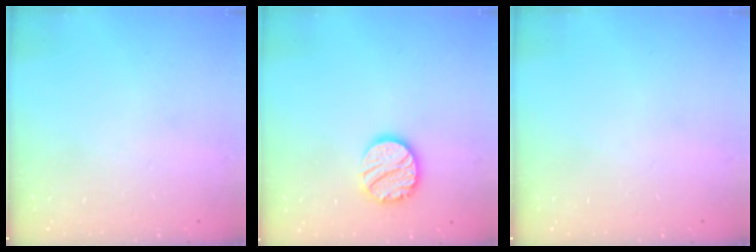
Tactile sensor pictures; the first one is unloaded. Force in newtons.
{"total": 13.7, "press": 13.6, "slide": 1.1}
{"total": 0.0}